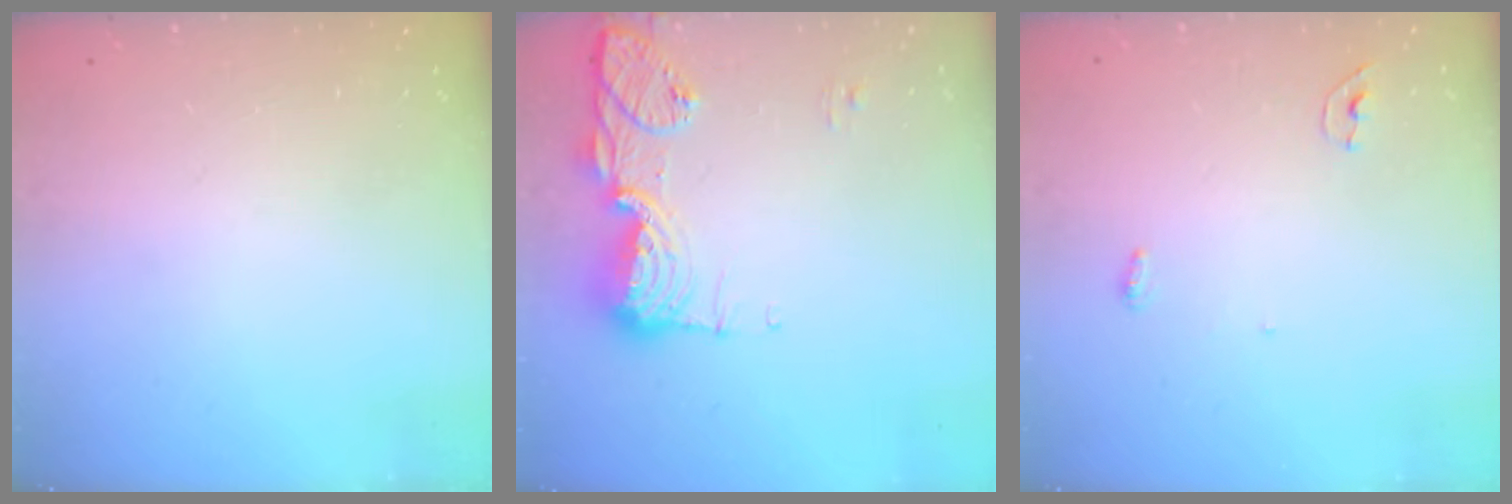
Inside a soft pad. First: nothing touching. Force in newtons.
{"total": 16.1, "press": 15.2, "slide": 5.3}
{"total": 6.4, "press": 4.1, "slide": 4.9}